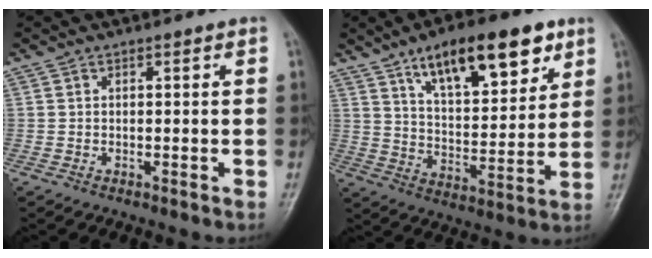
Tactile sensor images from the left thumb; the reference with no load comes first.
{"total": 18.1, "force": [10.3, 7.1, 13.1], "torque": [-0.167, -0.040, 0.170]}